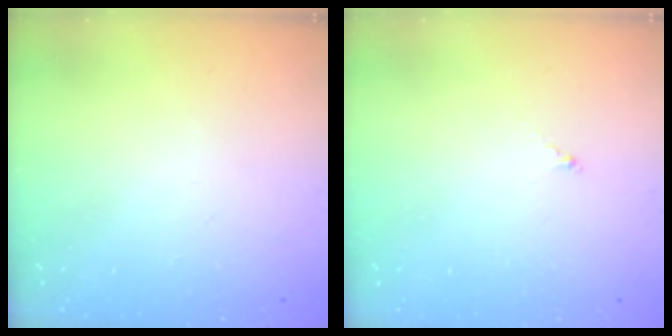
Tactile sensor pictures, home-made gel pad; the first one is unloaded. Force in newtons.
{"total": 0.0}